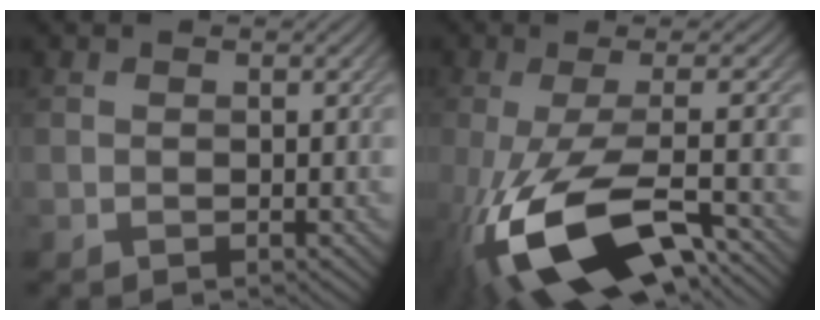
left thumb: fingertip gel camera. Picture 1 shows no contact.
{"total": 16.7, "force": [-7.1, 5.6, 14.0], "torque": [-0.282, -0.021, -0.117]}